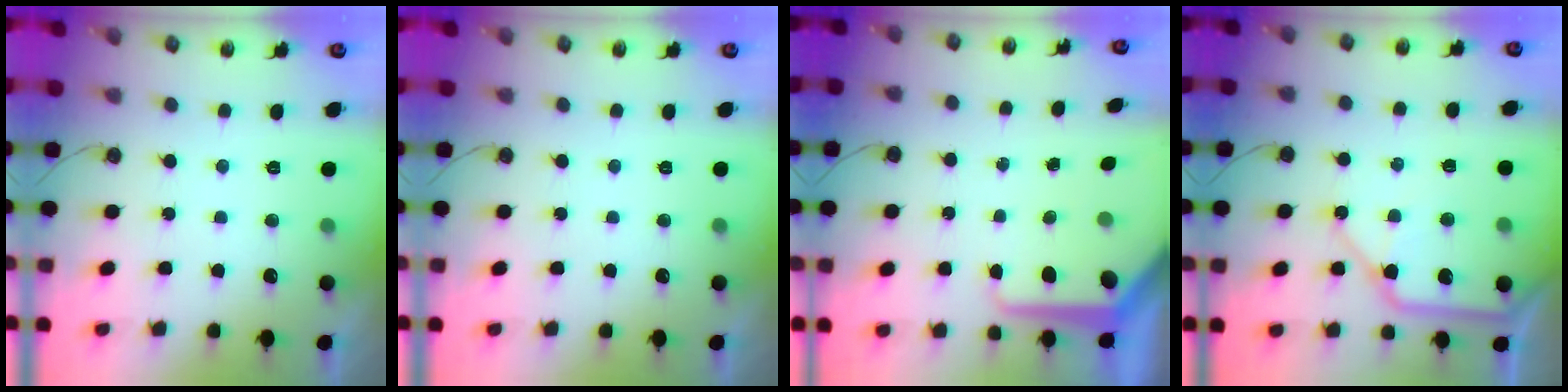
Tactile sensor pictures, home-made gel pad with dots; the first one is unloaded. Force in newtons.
{"total": 0.0}
{"total": 9.1, "press": 9.0, "slide": 0.9}
{"total": 12.1, "press": 11.9, "slide": 1.6}